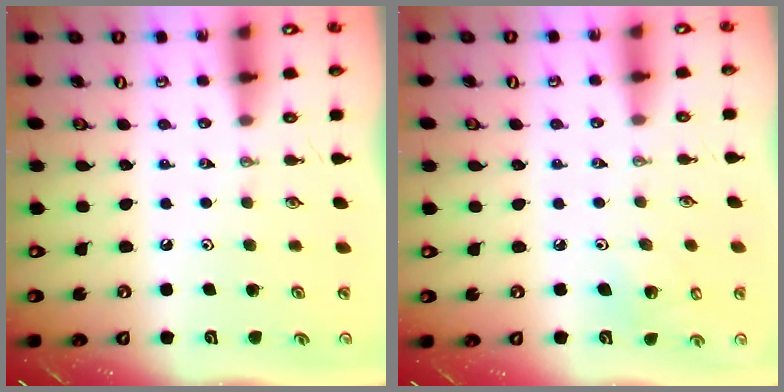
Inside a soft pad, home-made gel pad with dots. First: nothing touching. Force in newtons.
{"total": 4.9, "press": 4.5, "slide": 2.0}